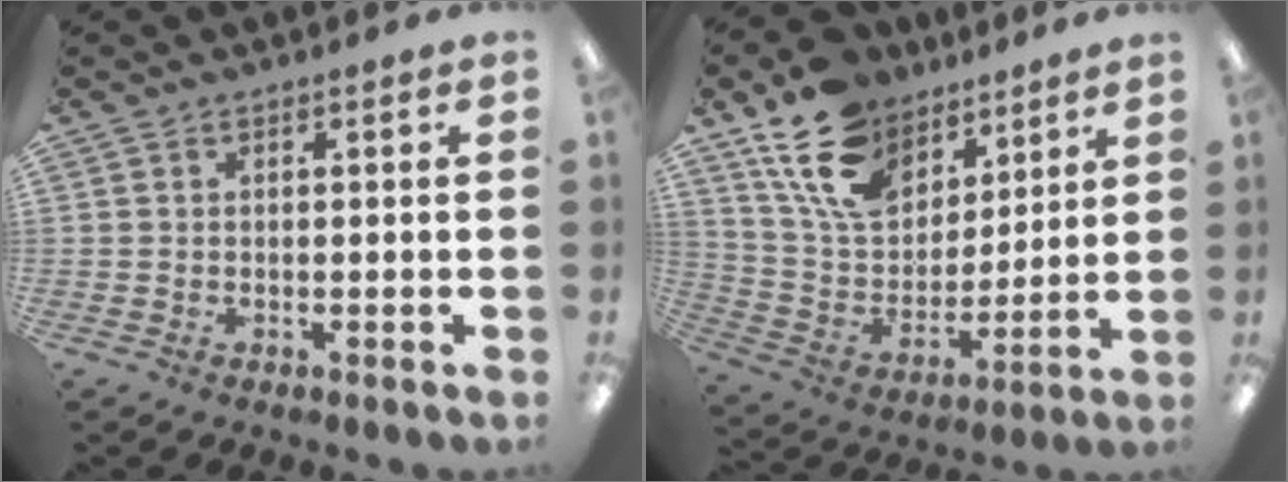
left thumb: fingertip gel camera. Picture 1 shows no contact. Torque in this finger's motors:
{"motor_torque": [2.45, 1.46, 1.40, -1.37, 0.13]}